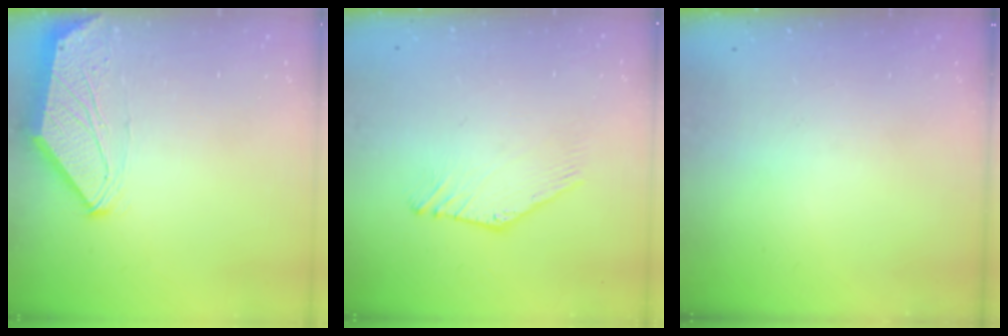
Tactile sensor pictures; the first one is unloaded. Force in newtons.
{"total": 2.0, "press": 2.0, "slide": 0.0}
{"total": 0.0}